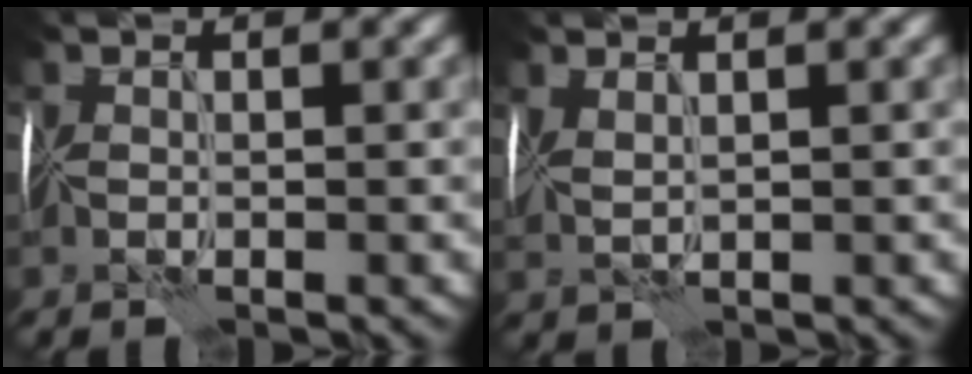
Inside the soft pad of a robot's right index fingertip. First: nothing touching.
{"total": 1.6, "force": [1.1, 0.3, 1.1], "torque": [-0.029, 0.007, 0.027]}